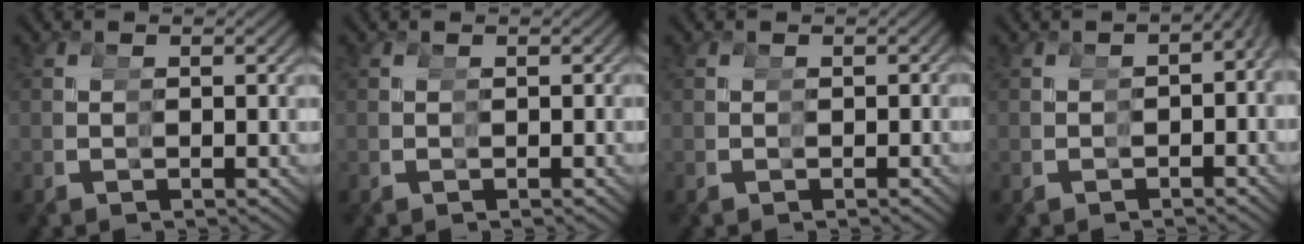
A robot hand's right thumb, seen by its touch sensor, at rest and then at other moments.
{"total": 0.7, "force": [-0.1, 0.7, -0.1], "torque": [0.003, -0.001, -0.003]}
{"total": 1.2, "force": [-0.2, 1.1, 0.0], "torque": [0.001, -0.001, -0.006]}
{"total": 3.2, "force": [-0.6, 2.7, 1.6], "torque": [-0.014, 0.009, -0.011]}